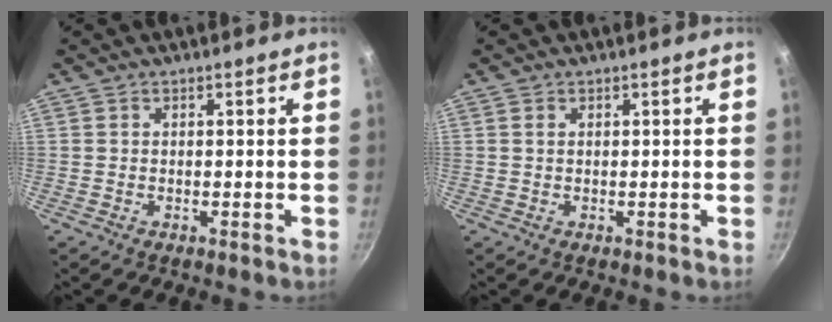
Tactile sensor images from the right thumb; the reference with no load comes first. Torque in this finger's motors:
{"motor_torque": [-0.74, 0.06, -0.15, -0.11, -0.02]}